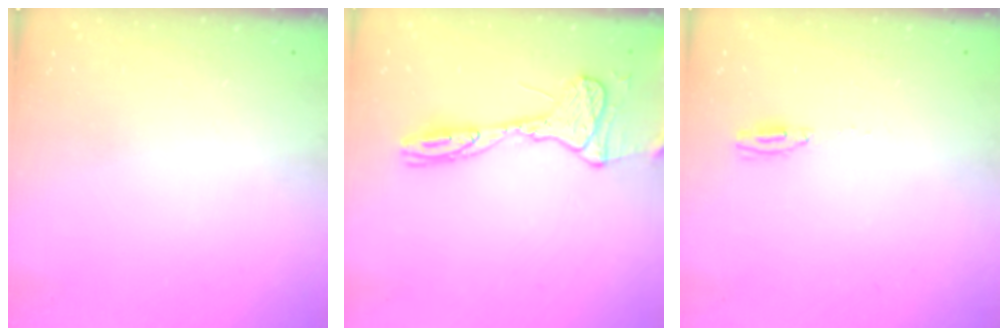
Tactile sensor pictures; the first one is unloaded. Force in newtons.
{"total": 15.5, "press": 15.4, "slide": 1.2}
{"total": 4.8, "press": 2.7, "slide": 4.0}